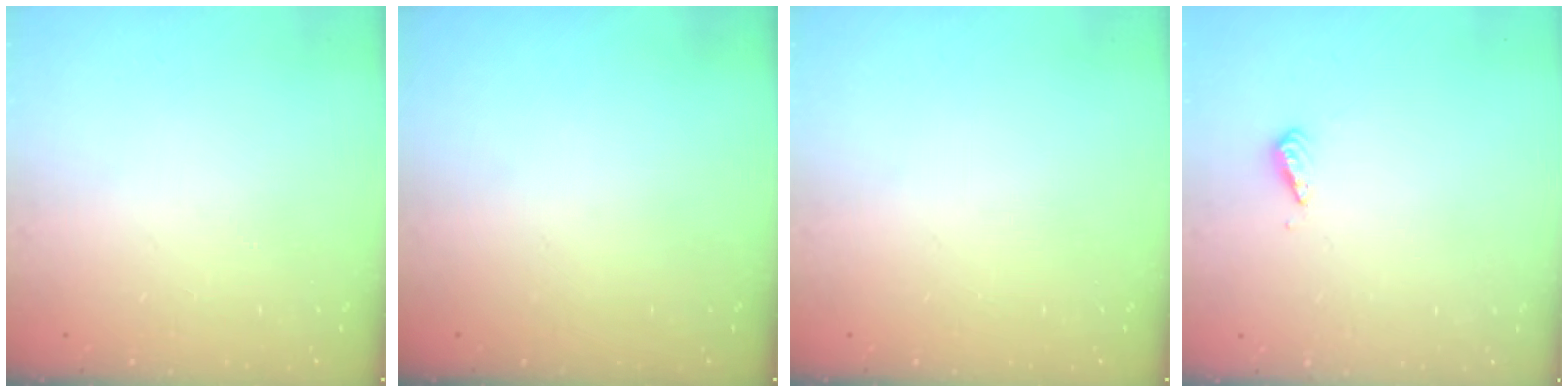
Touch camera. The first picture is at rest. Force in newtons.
{"total": 0.0}
{"total": 0.0}
{"total": 2.8, "press": 2.8, "slide": 0.7}